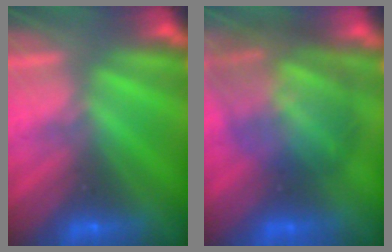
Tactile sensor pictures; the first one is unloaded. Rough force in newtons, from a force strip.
{"total": 7.7}